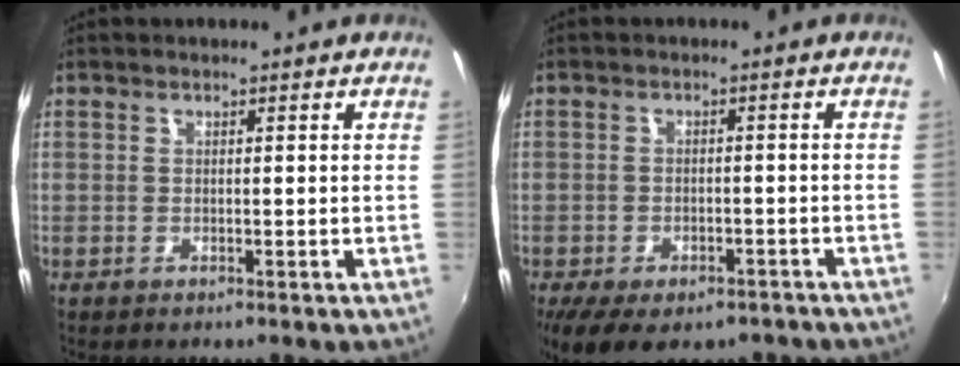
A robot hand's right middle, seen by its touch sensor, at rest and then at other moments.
{"total": 14.0, "force": [-9.3, 7.2, 7.6], "torque": [-0.161, -0.029, -0.128]}